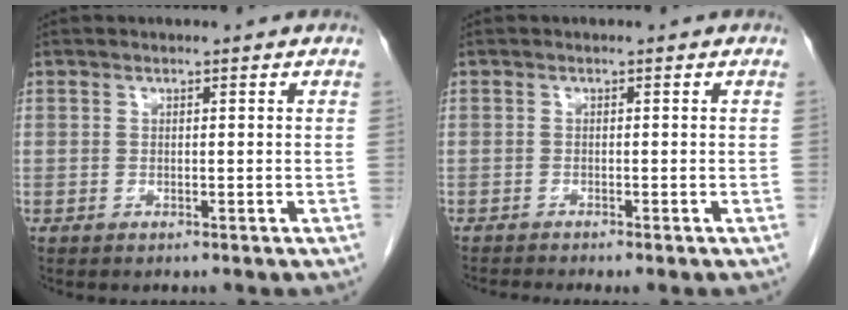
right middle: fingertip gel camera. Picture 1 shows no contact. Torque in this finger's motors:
{"motor_torque": [1.13, -1.01, 0.11, 0.07]}